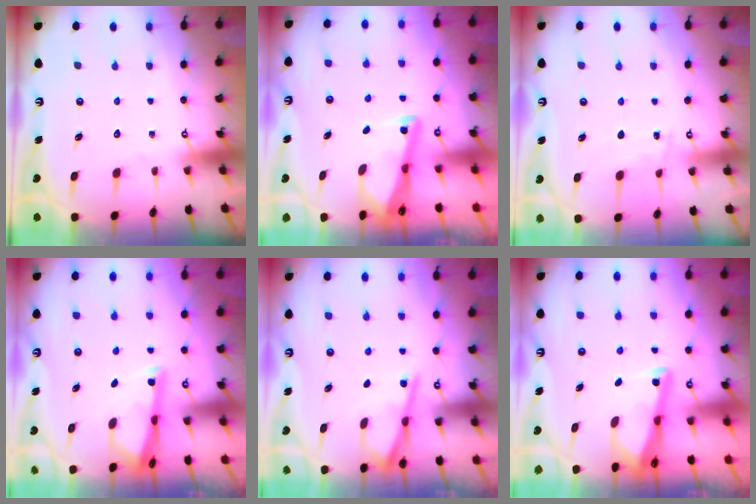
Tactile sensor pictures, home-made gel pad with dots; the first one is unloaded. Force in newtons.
{"total": 2.8, "press": 2.8, "slide": 0.4}
{"total": 3.9, "press": 3.9, "slide": 0.5}
{"total": 3.1, "press": 3.1, "slide": 0.3}
{"total": 2.6, "press": 2.6, "slide": 0.2}
{"total": 2.8, "press": 2.8, "slide": 0.3}